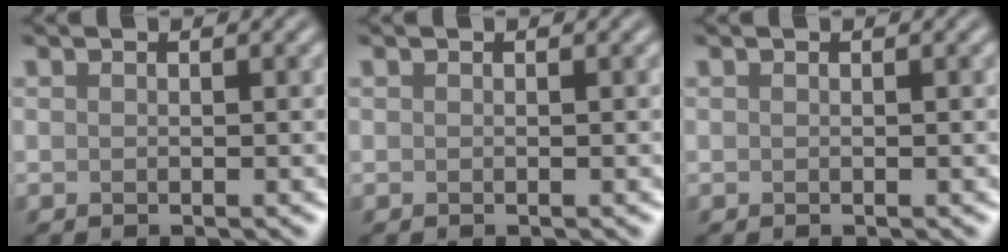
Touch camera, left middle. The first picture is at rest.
{"total": 0.0}
{"total": 0.0}